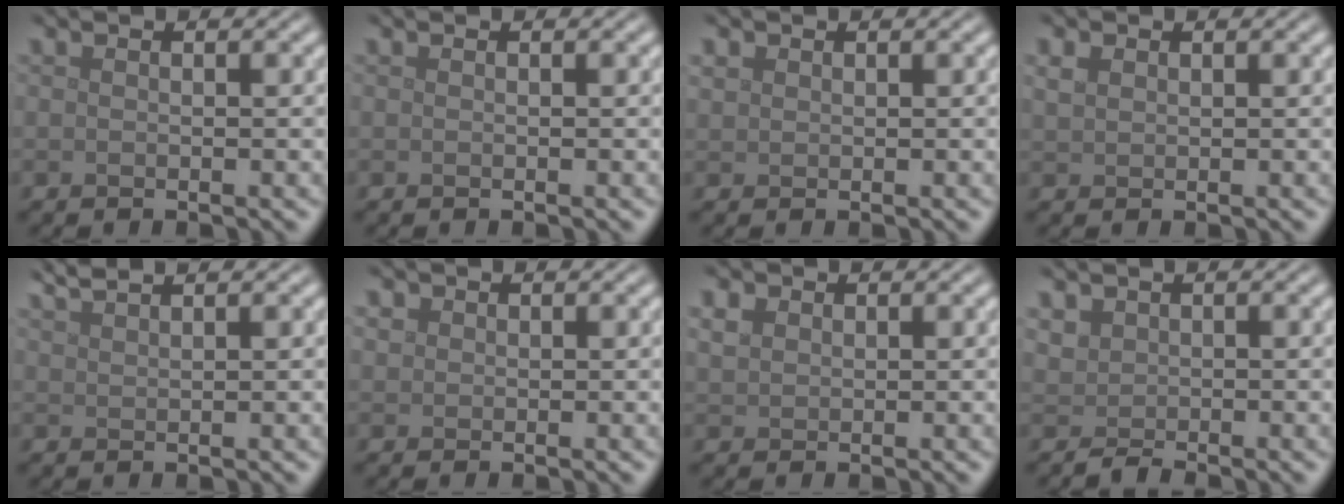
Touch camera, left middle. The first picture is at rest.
{"total": 0.0}
{"total": 0.9, "force": [0.5, 0.7, 0.2], "torque": [-0.002, 0.001, 0.009]}
{"total": 1.2, "force": [0.6, 0.9, 0.6], "torque": [-0.012, 0.003, 0.013]}
{"total": 1.8, "force": [1.6, 0.3, 0.8], "torque": [-0.003, 0.006, 0.029]}
{"total": 1.0, "force": [0.4, 1.0, 0.2], "torque": [-0.001, 0.001, 0.004]}
{"total": 1.6, "force": [0.8, 1.3, 0.6], "torque": [-0.014, 0.003, 0.014]}
{"total": 0.8, "force": [-0.3, 0.8, 0.1], "torque": [-0.003, 0.002, -0.011]}